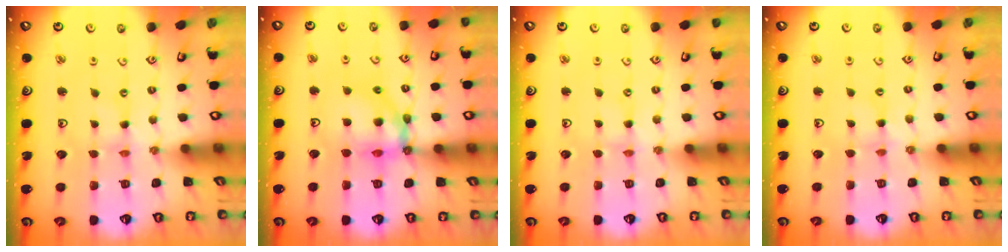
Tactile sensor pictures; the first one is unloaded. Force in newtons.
{"total": 12.6, "press": 12.5, "slide": 1.5}
{"total": 0.5, "press": 0.5, "slide": 0.2}
{"total": 2.1, "press": 2.1, "slide": 0.4}